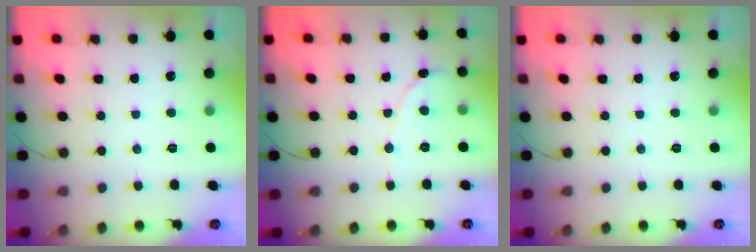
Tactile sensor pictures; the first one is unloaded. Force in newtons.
{"total": 2.1, "press": 2.1, "slide": 0.2}
{"total": 0.0}